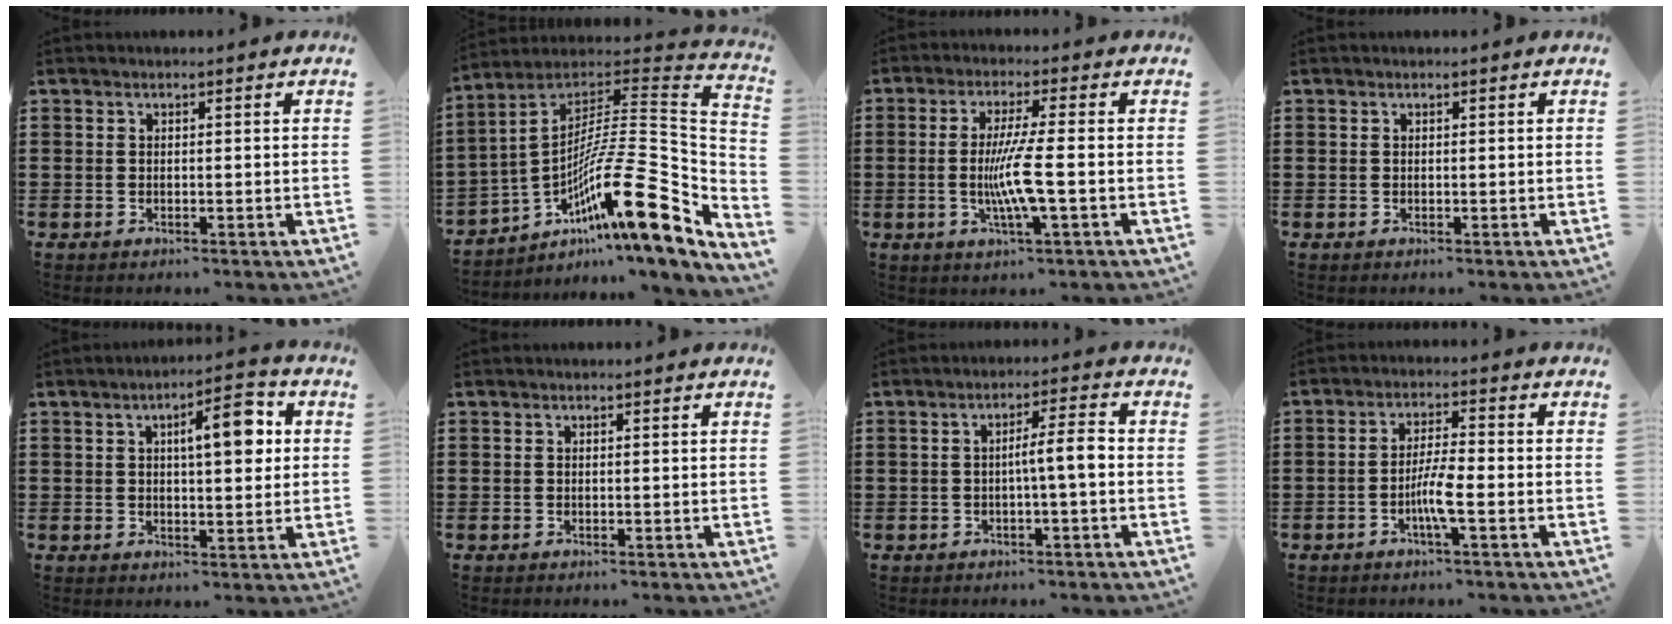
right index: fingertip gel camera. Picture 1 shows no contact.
{"total": 17.6, "force": [-6.8, 3.2, 16.0], "torque": [-0.277, -0.025, -0.130]}
{"total": 7.5, "force": [-1.2, 0.2, 7.3], "torque": [-0.148, -0.018, -0.030]}
{"total": 0.0}
{"total": 7.2, "force": [1.9, 2.4, 6.5], "torque": [-0.097, -0.003, 0.022]}
{"total": 0.0}
{"total": 4.5, "force": [-0.6, 0.1, 4.4], "torque": [-0.081, 0.001, -0.015]}
{"total": 5.0, "force": [-1.8, 0.5, 4.6], "torque": [-0.094, -0.008, -0.038]}